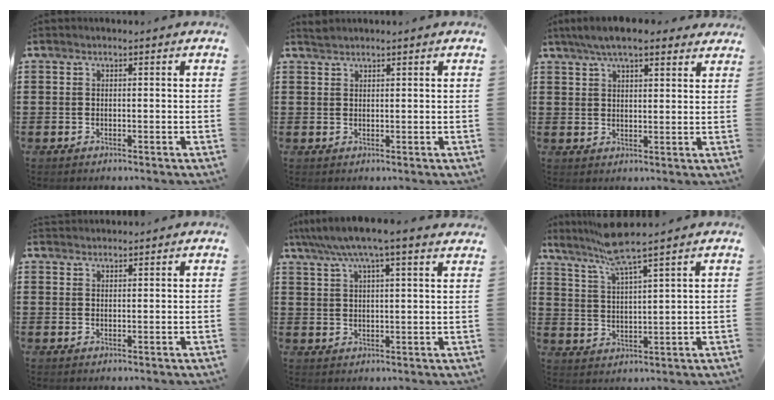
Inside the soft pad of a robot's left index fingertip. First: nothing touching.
{"total": 1.1, "force": [1.1, 0.1, 0.2], "torque": [-0.006, 0.000, 0.021]}
{"total": 6.3, "force": [5.0, 1.6, 3.5], "torque": [-0.078, -0.001, 0.092]}
{"total": 1.5, "force": [1.5, 0.2, 0.0], "torque": [-0.004, 0.001, 0.030]}
{"total": 6.2, "force": [4.9, 0.2, 3.8], "torque": [-0.088, -0.013, 0.085]}
{"total": 6.9, "force": [5.7, -0.6, 3.7], "torque": [-0.091, -0.024, 0.099]}